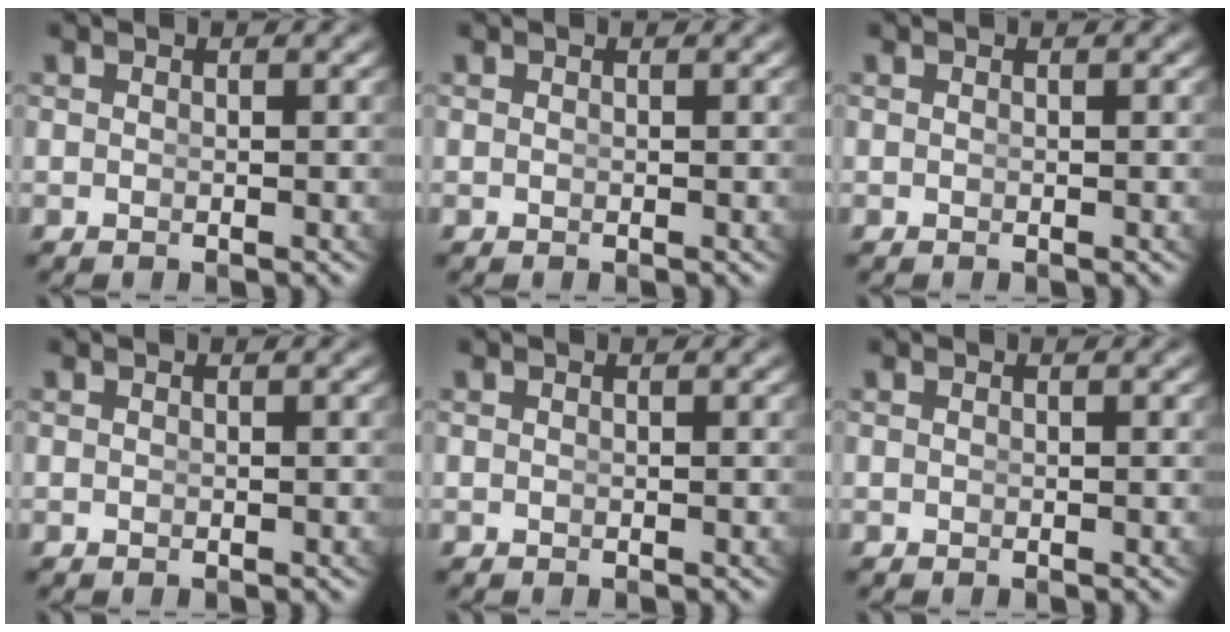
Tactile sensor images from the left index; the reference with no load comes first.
{"total": 0.0}
{"total": 0.0}
{"total": 0.0}
{"total": 0.0}
{"total": 0.0}